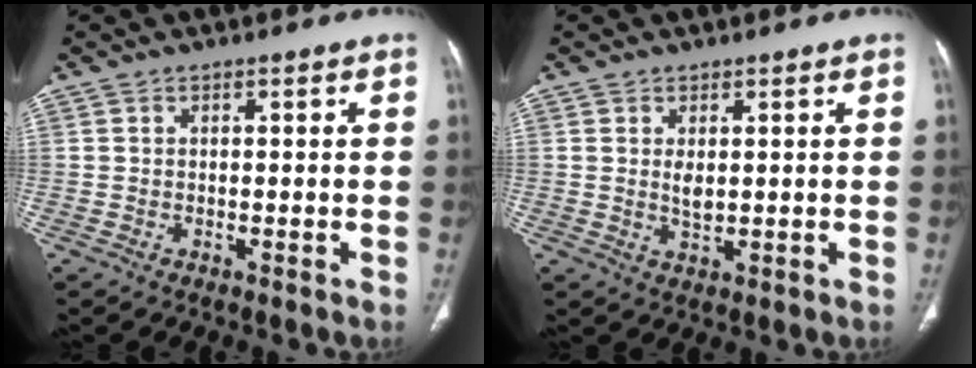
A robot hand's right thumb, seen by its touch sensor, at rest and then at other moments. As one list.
[{"total": 2.5, "force": [0.5, 1.2, 2.1], "torque": [-0.037, -0.008, 0.015]}]